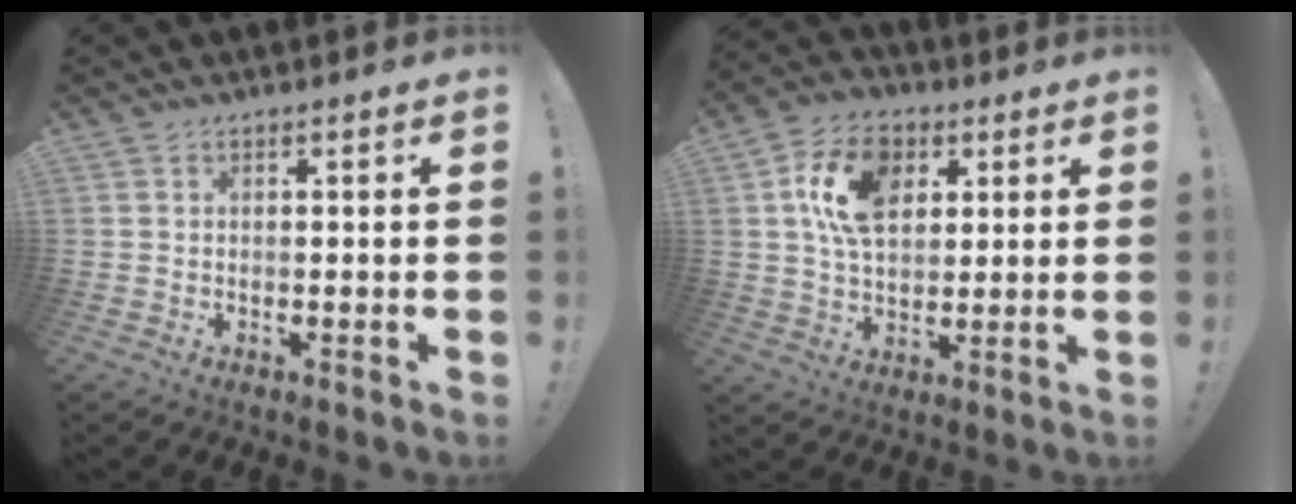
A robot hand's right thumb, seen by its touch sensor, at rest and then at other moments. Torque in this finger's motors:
{"motor_torque": [0.79, 0.80, 0.42, -0.06, 0.21]}